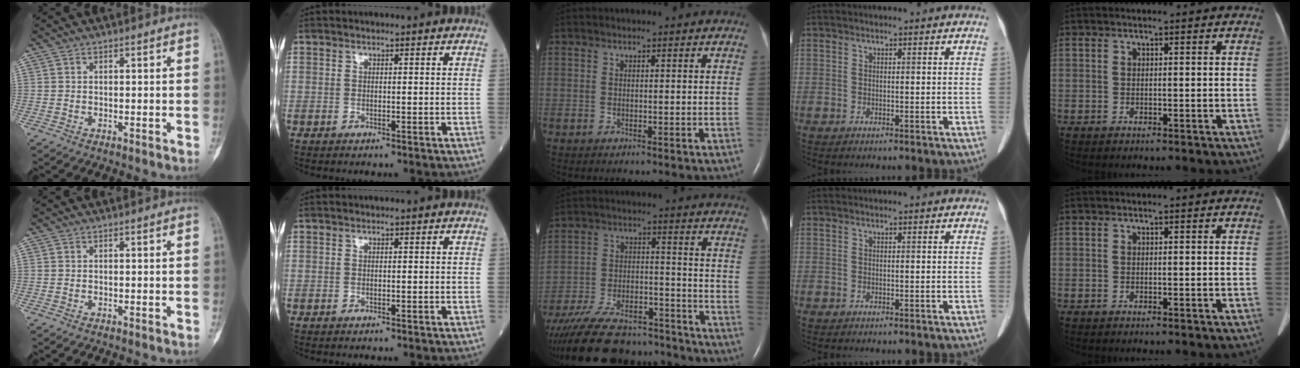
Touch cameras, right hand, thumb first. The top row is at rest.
{"middle": {"total": 23.2, "force": [-20.4, 6.4, 9.1], "torque": [-0.186, -0.013, -0.307]}}